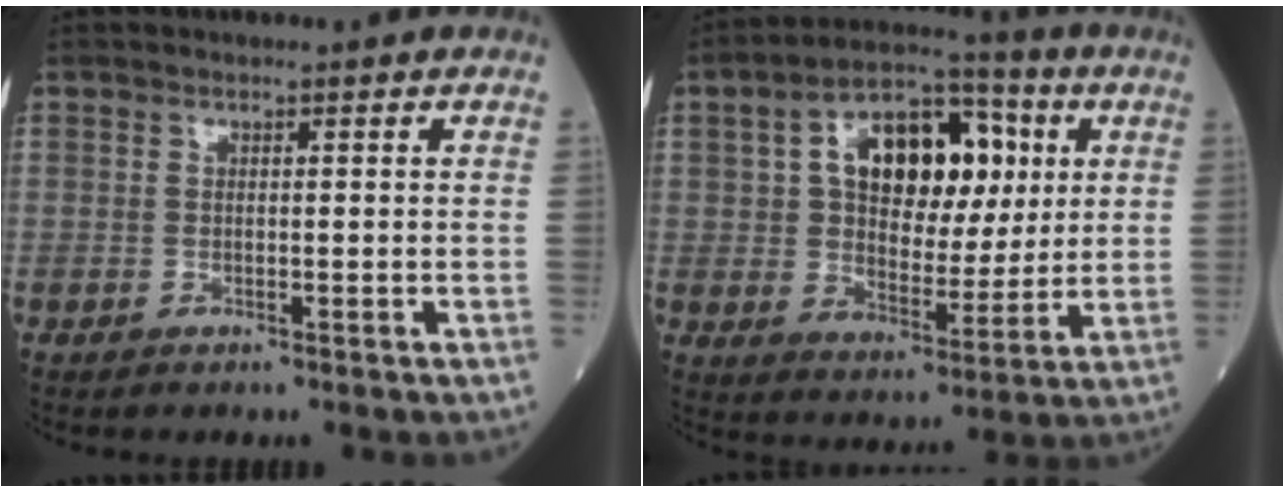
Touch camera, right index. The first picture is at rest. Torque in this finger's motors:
{"motor_torque": [1.86, 0.28, 0.91, 0.21]}